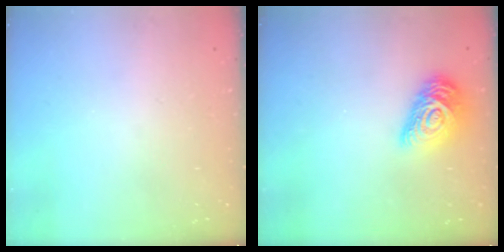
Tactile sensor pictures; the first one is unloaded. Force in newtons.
{"total": 13.3, "press": 13.3, "slide": 0.9}